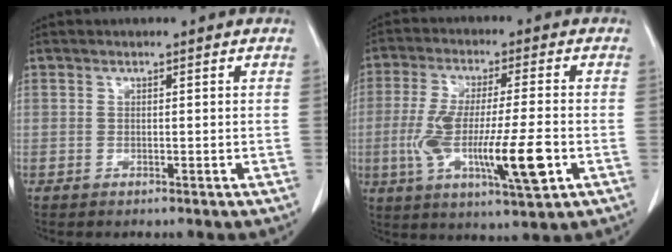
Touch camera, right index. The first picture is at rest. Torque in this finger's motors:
{"motor_torque": [0.97, -0.59, 0.50, 0.21]}